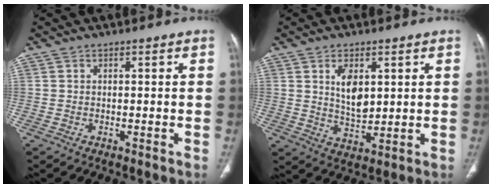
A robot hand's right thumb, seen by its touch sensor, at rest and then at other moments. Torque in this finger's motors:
{"motor_torque": [0.79, 1.14, 0.31, -0.22, 0.07]}